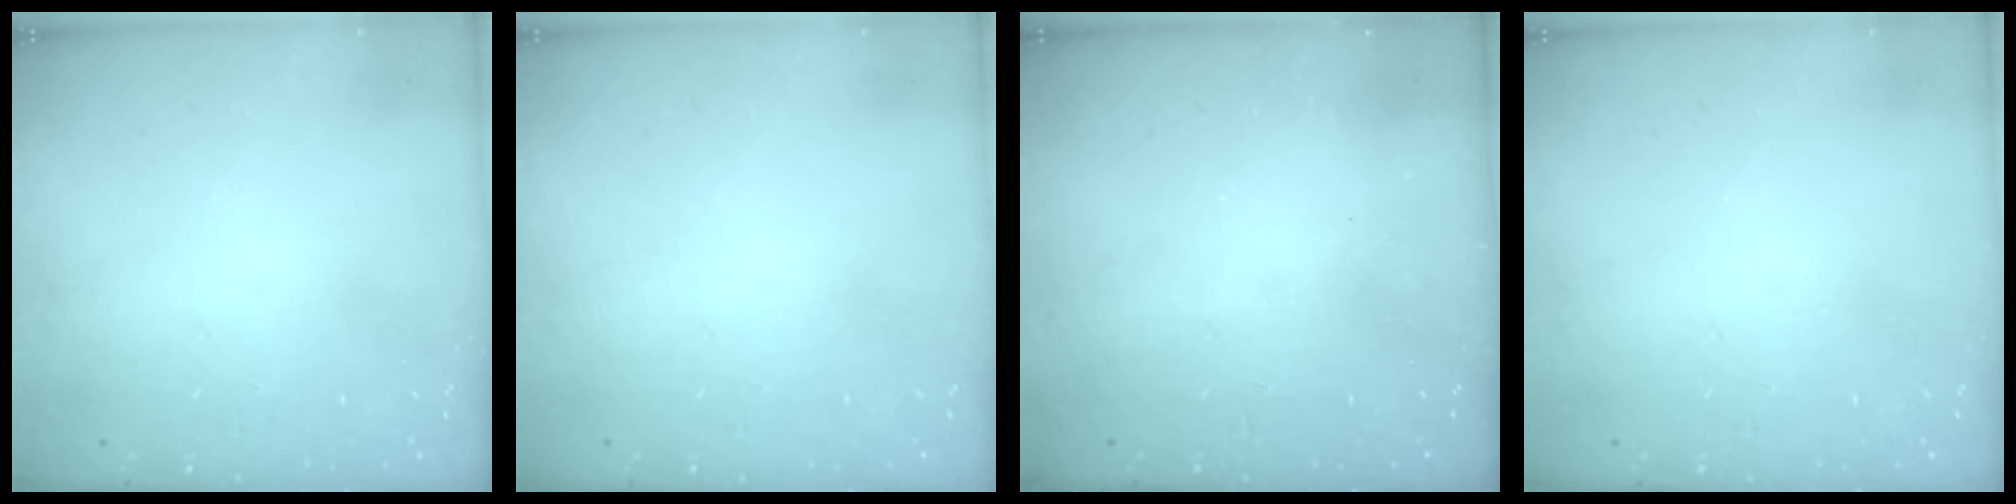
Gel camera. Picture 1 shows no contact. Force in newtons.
{"total": 0.0}
{"total": 2.6, "press": 2.4, "slide": 0.8}
{"total": 0.0}